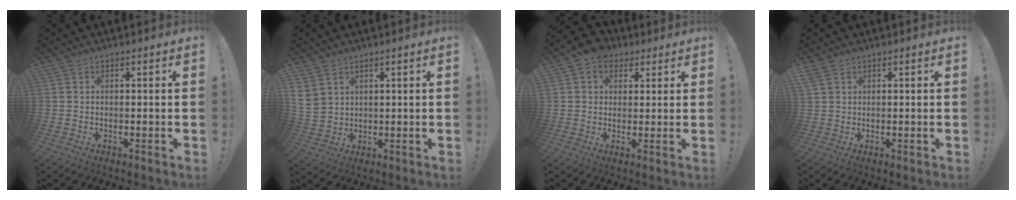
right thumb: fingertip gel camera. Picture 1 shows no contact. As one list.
[{"total": 5.2, "force": [3.0, 3.7, 2.1], "torque": [-0.047, -0.012, 0.062]}, {"total": 6.9, "force": [3.2, 5.4, 2.7], "torque": [-0.046, -0.007, 0.063]}, {"total": 2.1, "force": [1.3, 1.2, 1.1], "torque": [-0.022, -0.001, 0.026]}]